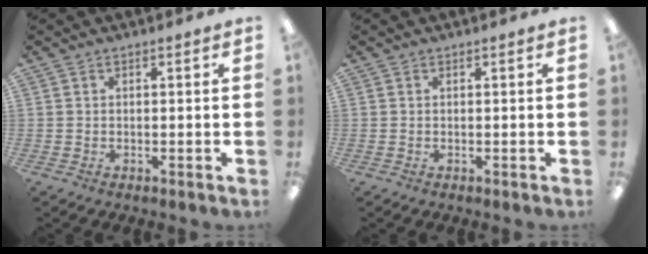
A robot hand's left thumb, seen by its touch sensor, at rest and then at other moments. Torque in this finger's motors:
{"motor_torque": [-0.05, -0.06, 0.19, -0.07, 0.00]}